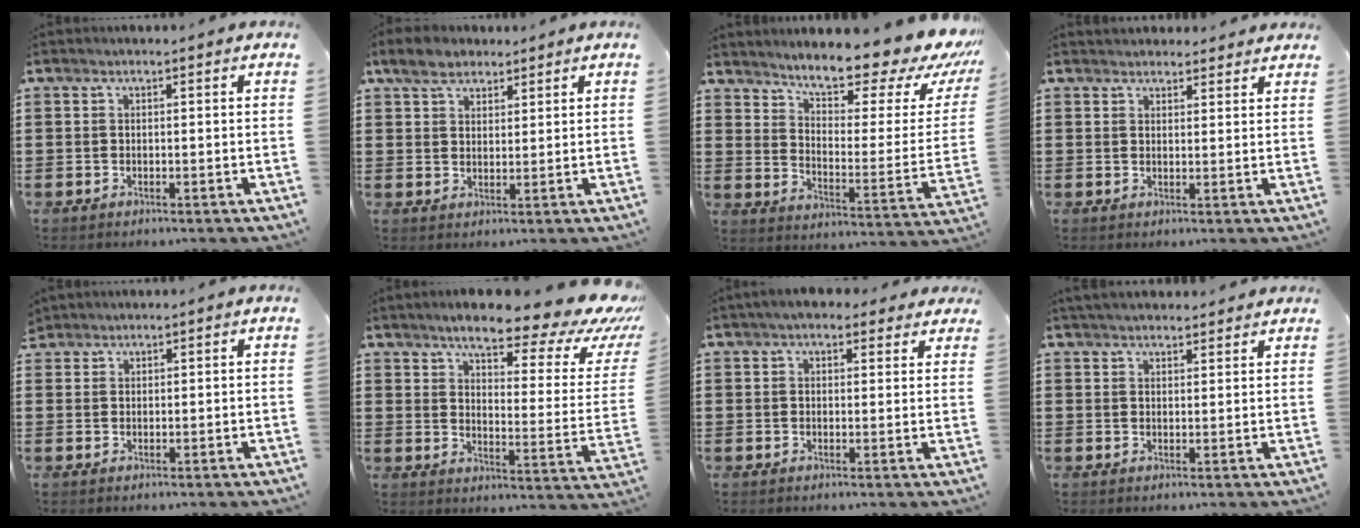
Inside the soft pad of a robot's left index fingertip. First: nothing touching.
{"total": 4.8, "force": [3.4, 2.8, 1.9], "torque": [-0.043, 0.006, 0.062]}
{"total": 11.0, "force": [9.4, 1.9, 5.4], "torque": [-0.102, -0.073, 0.155]}
{"total": 2.3, "force": [2.3, 0.5, -0.1], "torque": [-0.003, -0.004, 0.044]}
{"total": 1.5, "force": [1.4, 0.6, 0.0], "torque": [-0.004, 0.002, 0.029]}
{"total": 11.3, "force": [8.8, 1.8, 6.9], "torque": [-0.119, -0.066, 0.140]}
{"total": 4.2, "force": [3.4, 1.5, 1.8], "torque": [-0.046, 0.001, 0.064]}
{"total": 3.0, "force": [2.9, 0.4, 0.6], "torque": [-0.017, -0.002, 0.057]}